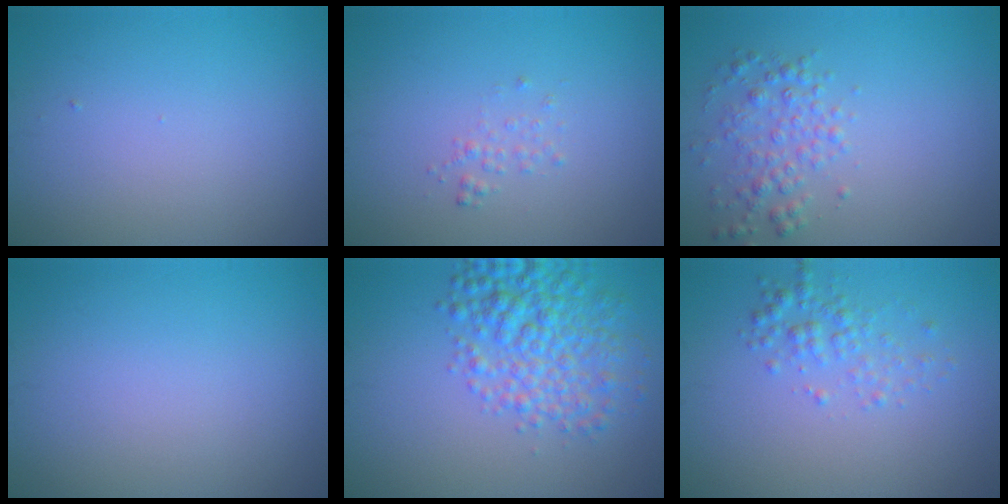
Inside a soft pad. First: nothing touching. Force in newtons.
{"total": 0.9, "press": 0.9, "slide": 0.1}
{"total": 2.5, "press": 2.5, "slide": 0.1}
{"total": 0.0}
{"total": 5.5, "press": 5.5, "slide": 0.2}
{"total": 2.0, "press": 2.0, "slide": 0.1}